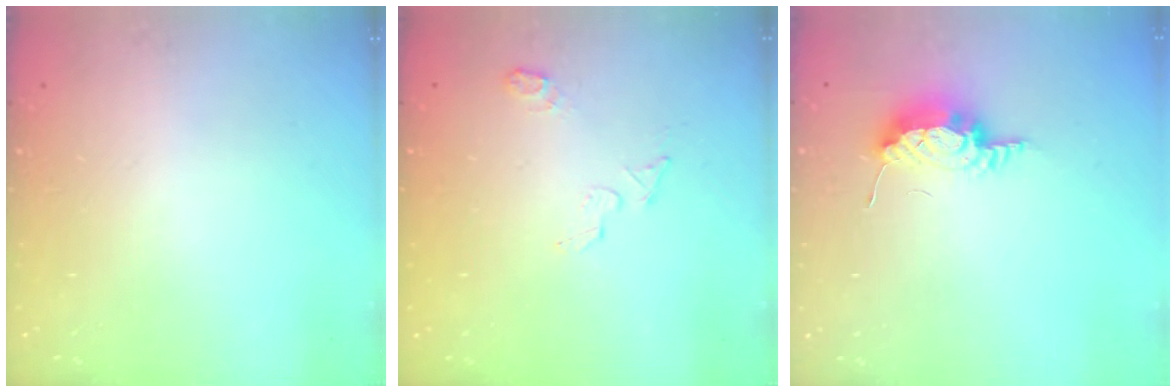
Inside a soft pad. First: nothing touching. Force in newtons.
{"total": 5.0, "press": 4.9, "slide": 1.1}
{"total": 7.9, "press": 7.8, "slide": 1.0}